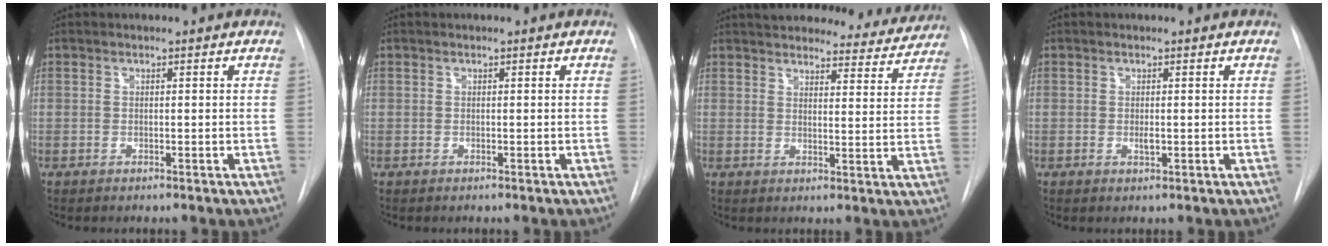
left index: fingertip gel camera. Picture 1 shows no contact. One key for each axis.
{"total": 0.0}
{"total": 18.1, "fx": 17.1, "fy": 4.1, "fz": 4.3, "tx": -0.051, "ty": -0.019, "tz": 0.203}
{"total": 0.8, "fx": -0.1, "fy": 0.3, "fz": 0.8, "tx": -0.014, "ty": -0.003, "tz": -0.001}